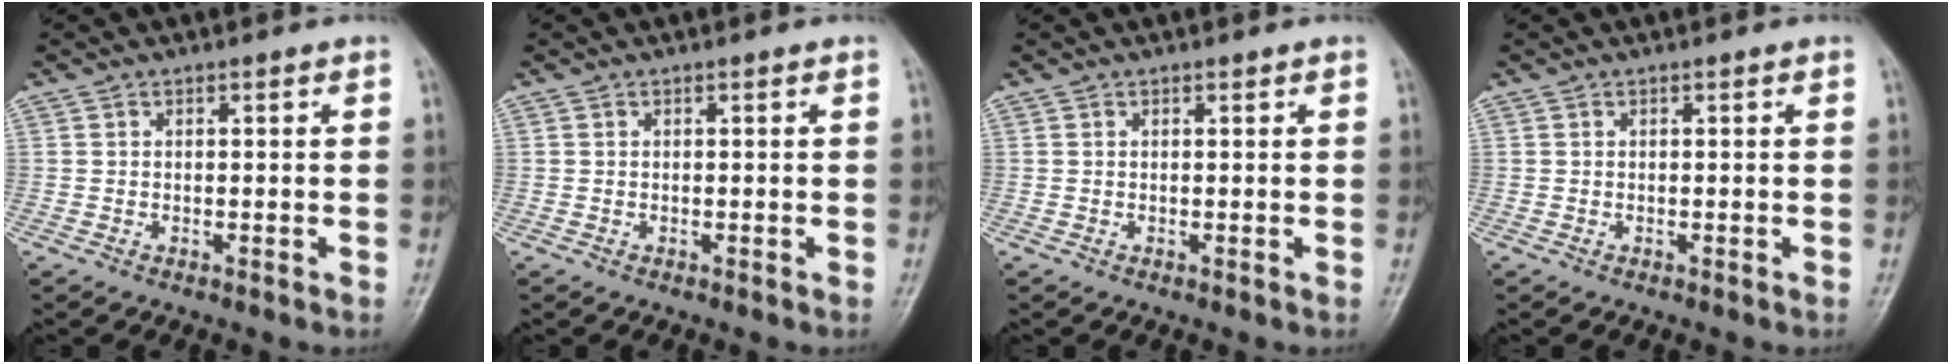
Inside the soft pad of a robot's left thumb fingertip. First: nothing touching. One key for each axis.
{"total": 0.0}
{"total": 0.0}
{"total": 0.0}